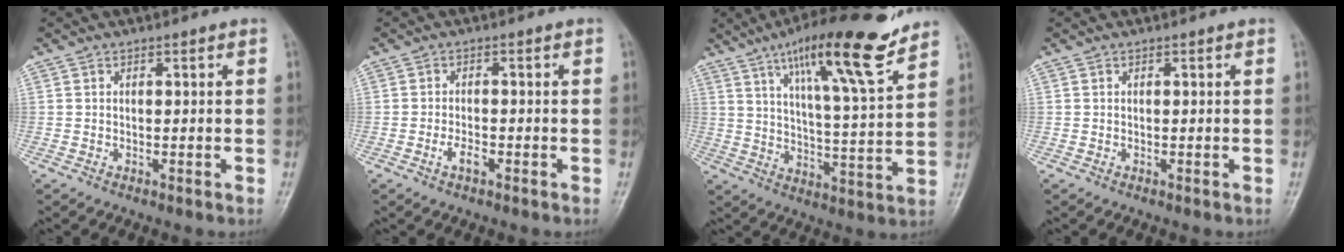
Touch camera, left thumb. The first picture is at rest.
{"total": 2.4, "force": [-1.2, 1.1, 1.8], "torque": [-0.034, 0.007, -0.021]}
{"total": 17.9, "force": [12.0, 2.6, 13.0], "torque": [-0.192, -0.060, 0.192]}
{"total": 0.0}